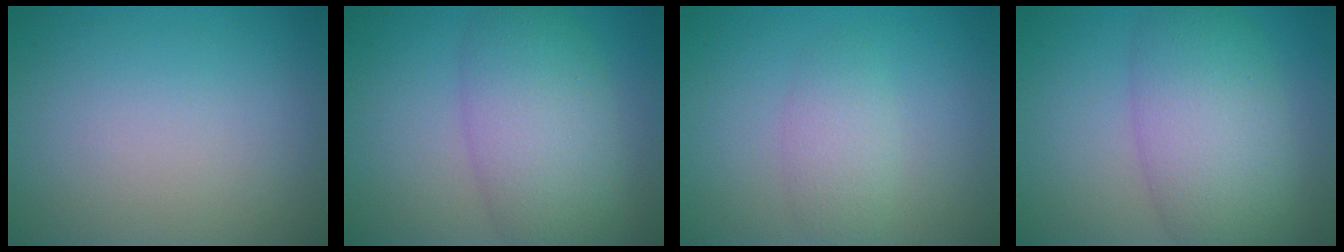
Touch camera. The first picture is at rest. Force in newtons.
{"total": 7.1, "press": 7.1, "slide": 0.2}
{"total": 2.4, "press": 2.4, "slide": 0.1}
{"total": 7.5, "press": 7.5, "slide": 0.2}